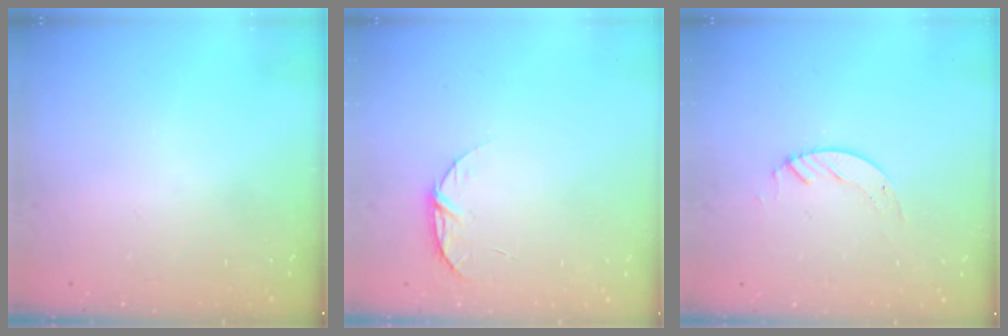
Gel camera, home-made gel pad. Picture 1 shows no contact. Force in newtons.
{"total": 6.1, "press": 6.1, "slide": 0.7}
{"total": 2.7, "press": 2.7, "slide": 0.2}